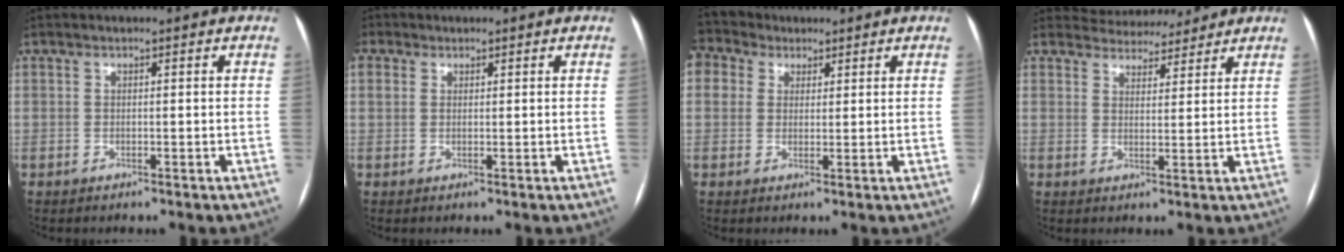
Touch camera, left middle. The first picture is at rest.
{"total": 2.9, "force": [1.3, 2.3, 1.2], "torque": [-0.031, 0.012, 0.028]}
{"total": 5.3, "force": [3.5, 3.8, 0.8], "torque": [-0.028, 0.032, 0.071]}
{"total": 7.3, "force": [7.0, 2.0, 0.6], "torque": [-0.005, 0.011, 0.095]}